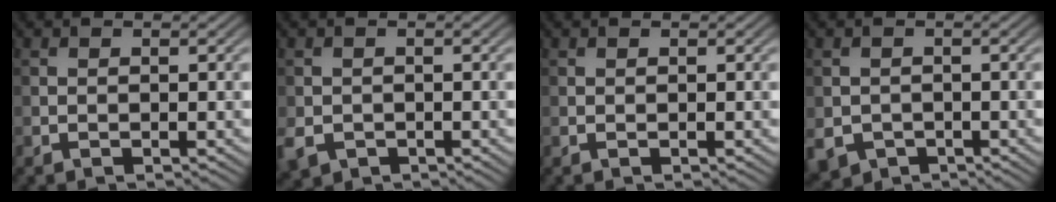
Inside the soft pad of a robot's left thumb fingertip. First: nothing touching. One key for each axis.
{"total": 3.1, "fx": -1.3, "fy": 2.5, "fz": 1.3, "tx": -0.036, "ty": -0.015, "tz": -0.028}
{"total": 0.0}
{"total": 3.5, "fx": -1.5, "fy": 3.0, "fz": 1.1, "tx": -0.033, "ty": -0.018, "tz": -0.029}